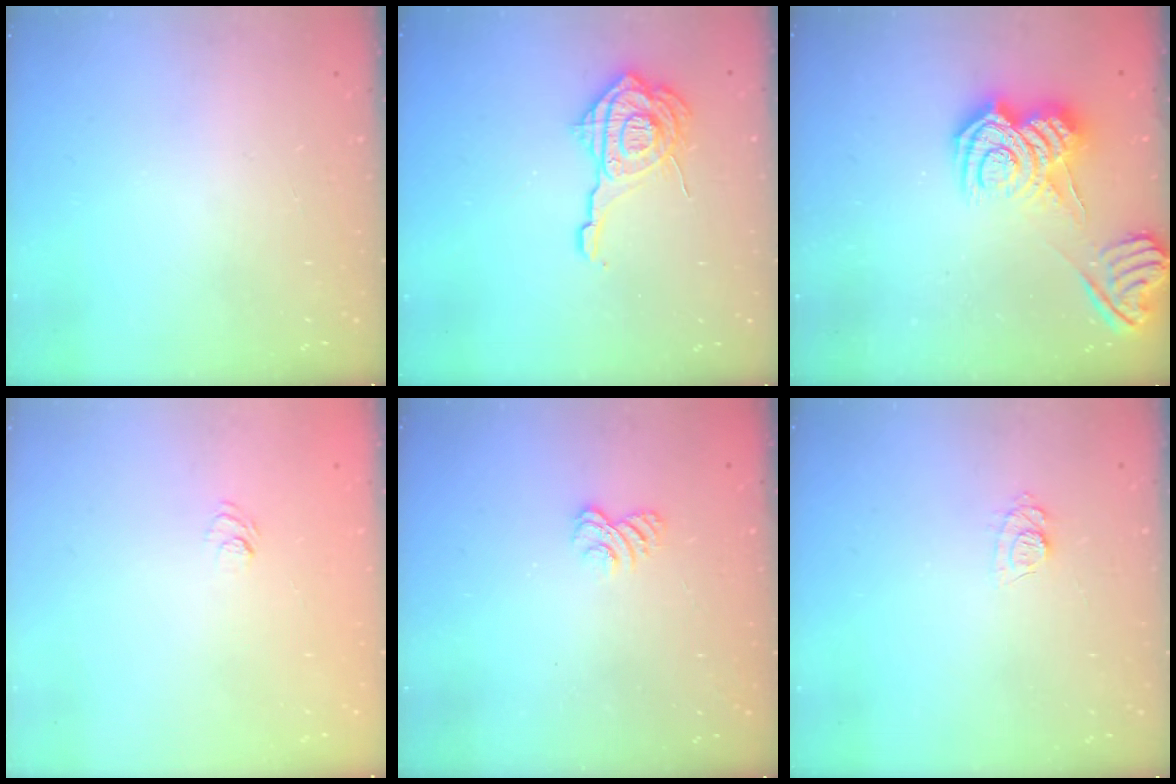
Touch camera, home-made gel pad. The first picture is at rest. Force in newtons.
{"total": 15.6, "press": 15.6, "slide": 1.4}
{"total": 9.6, "press": 9.6, "slide": 0.7}
{"total": 6.0, "press": 5.9, "slide": 1.3}
{"total": 2.9, "press": 2.6, "slide": 1.3}
{"total": 7.5, "press": 7.5, "slide": 0.8}